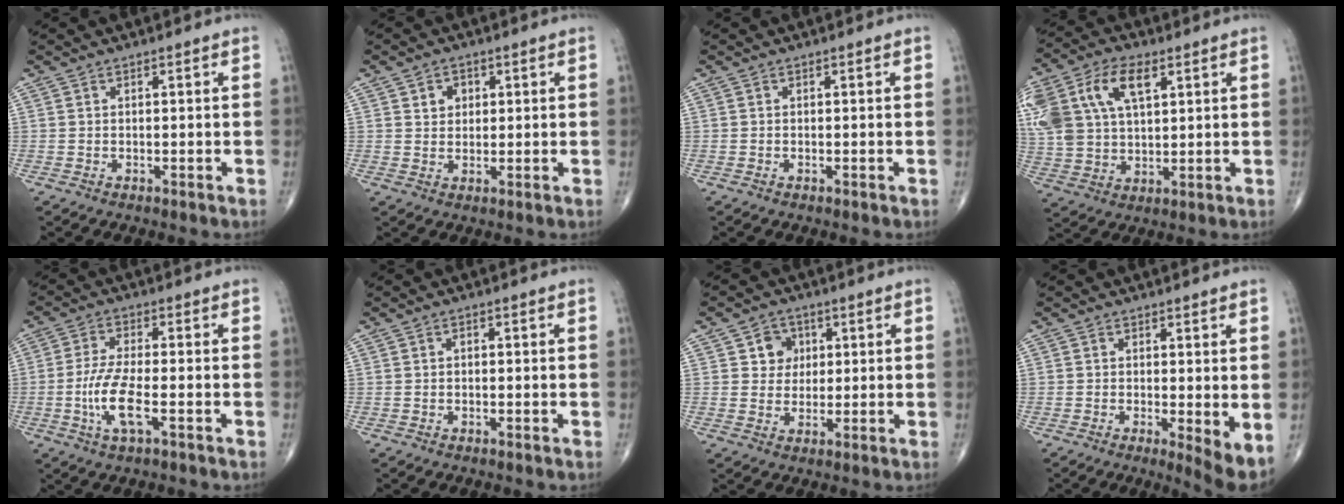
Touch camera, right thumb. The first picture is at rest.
{"total": 3.4, "force": [1.3, 2.8, 1.6], "torque": [-0.007, -0.005, 0.019]}
{"total": 0.0}
{"total": 18.9, "force": [7.3, 11.2, 13.4], "torque": [-0.304, 0.015, 0.137]}
{"total": 8.0, "force": [-2.4, 2.2, 7.4], "torque": [-0.163, 0.005, -0.047]}
{"total": 0.7, "force": [-0.1, 0.5, 0.5], "torque": [-0.005, 0.002, -0.004]}
{"total": 5.1, "force": [1.5, 4.5, 1.6], "torque": [0.004, 0.000, 0.020]}
{"total": 4.7, "force": [-0.4, 1.0, 4.5], "torque": [-0.071, -0.015, -0.010]}